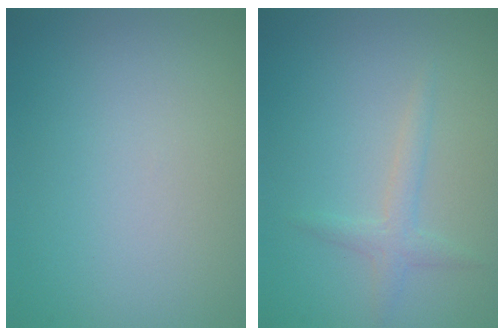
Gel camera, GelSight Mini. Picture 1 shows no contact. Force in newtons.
{"total": 1.6, "press": 1.6, "slide": 0.0}